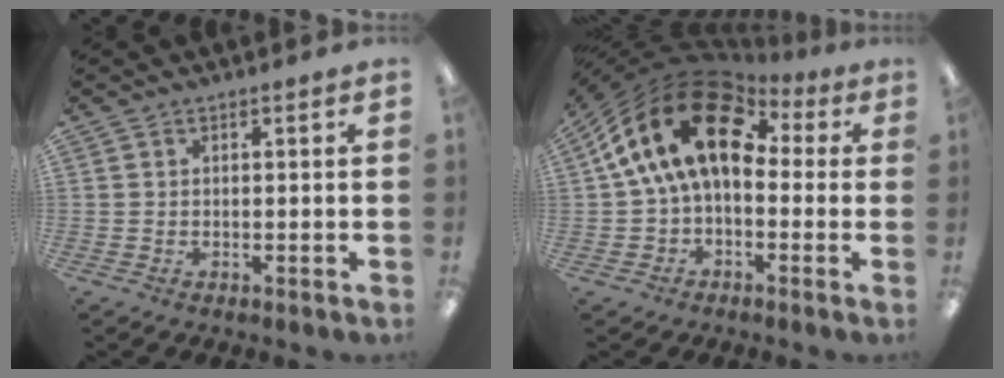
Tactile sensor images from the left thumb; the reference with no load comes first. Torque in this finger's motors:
{"motor_torque": [1.64, 2.46, 1.55, -1.22, 0.45]}